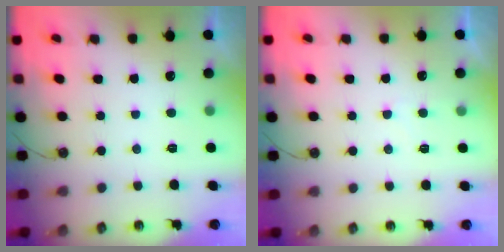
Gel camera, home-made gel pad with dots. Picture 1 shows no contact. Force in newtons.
{"total": 3.9, "press": 3.9, "slide": 0.5}